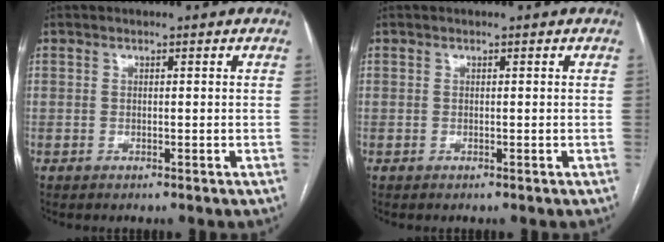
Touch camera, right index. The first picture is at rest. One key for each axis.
{"total": 0.0}